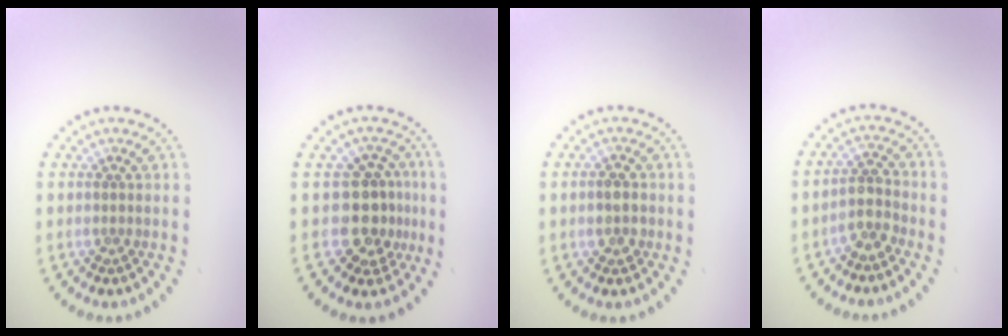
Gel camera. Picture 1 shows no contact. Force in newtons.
{"total": 3.9, "press": 3.4, "slide": 1.9}
{"total": 1.9, "press": 1.9, "slide": 0.1}
{"total": 2.2, "press": 2.0, "slide": 1.0}